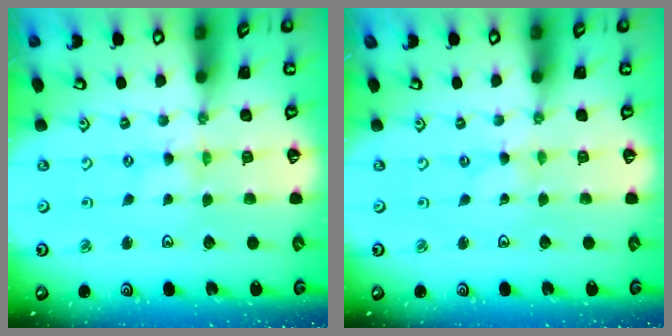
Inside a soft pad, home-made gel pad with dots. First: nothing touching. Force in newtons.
{"total": 0.0}